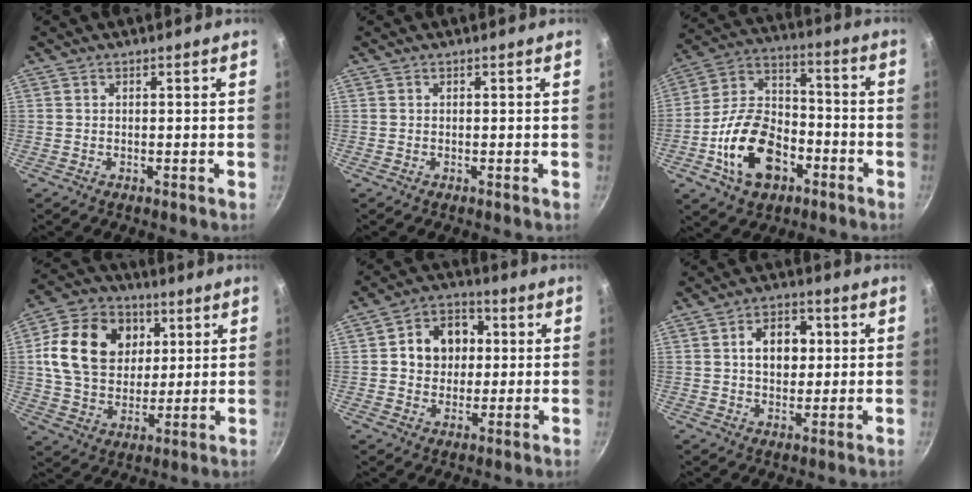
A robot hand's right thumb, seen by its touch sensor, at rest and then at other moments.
{"total": 0.0}
{"total": 17.7, "force": [-6.8, 11.6, 11.6], "torque": [-0.180, 0.051, -0.126]}
{"total": 18.9, "force": [4.8, 14.4, 11.2], "torque": [-0.178, 0.000, 0.079]}
{"total": 10.8, "force": [1.6, 9.0, 5.7], "torque": [-0.052, 0.011, 0.015]}
{"total": 8.7, "force": [1.5, 6.2, 5.9], "torque": [-0.060, 0.008, 0.019]}